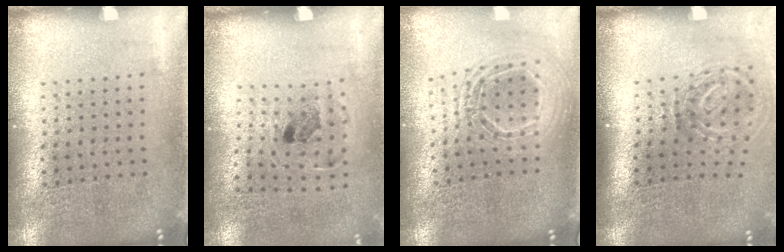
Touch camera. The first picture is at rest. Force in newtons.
{"total": 1.2, "press": 0.7, "slide": 0.9}
{"total": 1.8, "press": 1.4, "slide": 1.0}
{"total": 2.1, "press": 1.3, "slide": 1.6}